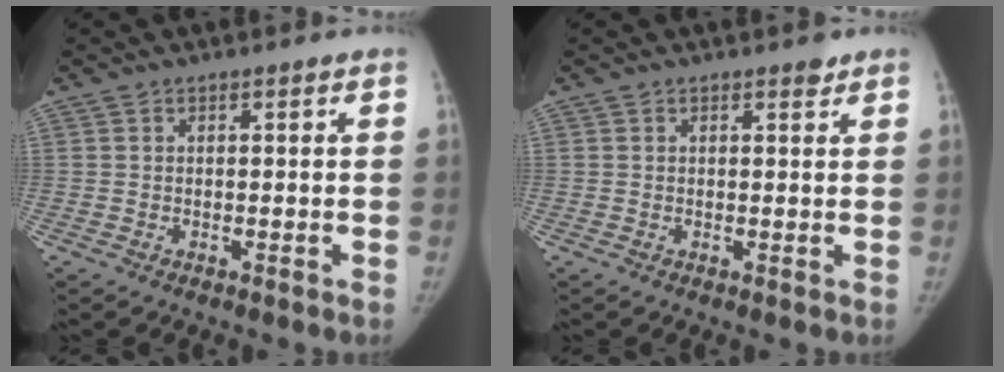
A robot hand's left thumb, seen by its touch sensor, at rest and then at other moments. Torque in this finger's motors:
{"motor_torque": [1.82, 1.18, 0.55, -0.39, 0.04]}